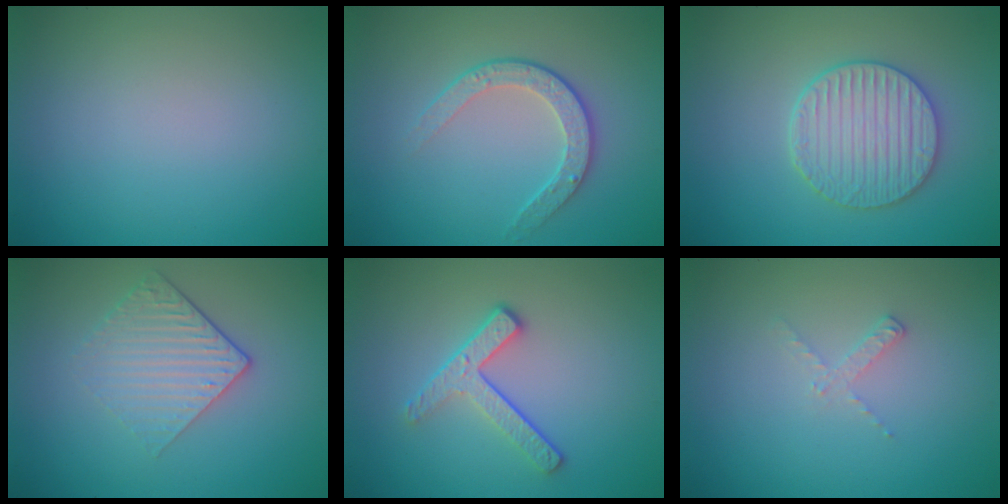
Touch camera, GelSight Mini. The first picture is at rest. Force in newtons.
{"total": 2.6, "press": 2.0, "slide": 1.7}
{"total": 4.6, "press": 4.0, "slide": 2.2}
{"total": 3.4, "press": 2.6, "slide": 2.3}
{"total": 3.1, "press": 2.5, "slide": 1.9}
{"total": 1.1, "press": 1.1, "slide": 0.2}